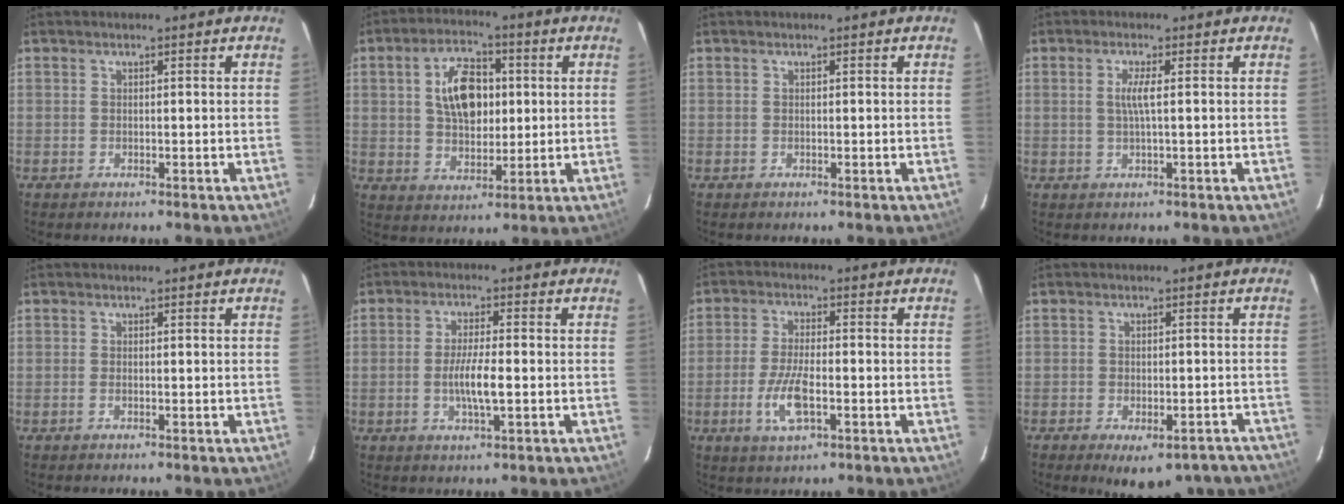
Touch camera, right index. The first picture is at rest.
{"total": 10.8, "force": [2.0, 6.4, 8.4], "torque": [-0.146, 0.019, 0.042]}
{"total": 0.0}
{"total": 2.7, "force": [0.2, -0.3, 2.7], "torque": [-0.054, -0.001, 0.004]}
{"total": 0.8, "force": [-0.2, 0.0, 0.8], "torque": [-0.015, 0.000, -0.006]}
{"total": 5.7, "force": [-1.1, 0.7, 5.5], "torque": [-0.104, -0.004, -0.020]}
{"total": 7.9, "force": [-2.6, 2.7, 7.0], "torque": [-0.150, -0.007, -0.049]}
{"total": 12.6, "force": [-9.6, 5.8, 5.8], "torque": [-0.099, 0.005, -0.108]}